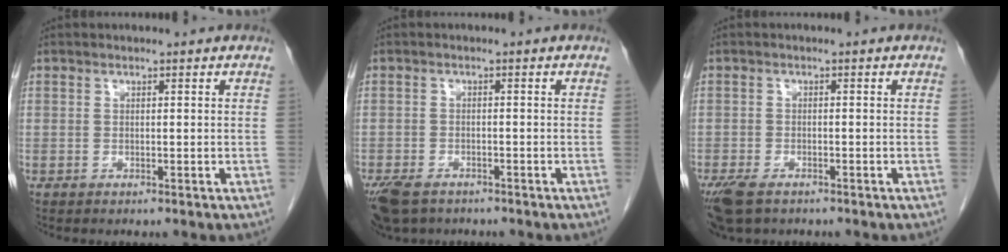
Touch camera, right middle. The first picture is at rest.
{"total": 7.4, "force": [-5.4, 3.6, 3.5], "torque": [-0.069, -0.010, -0.086]}
{"total": 5.9, "force": [-4.2, 2.6, 3.2], "torque": [-0.065, -0.012, -0.069]}